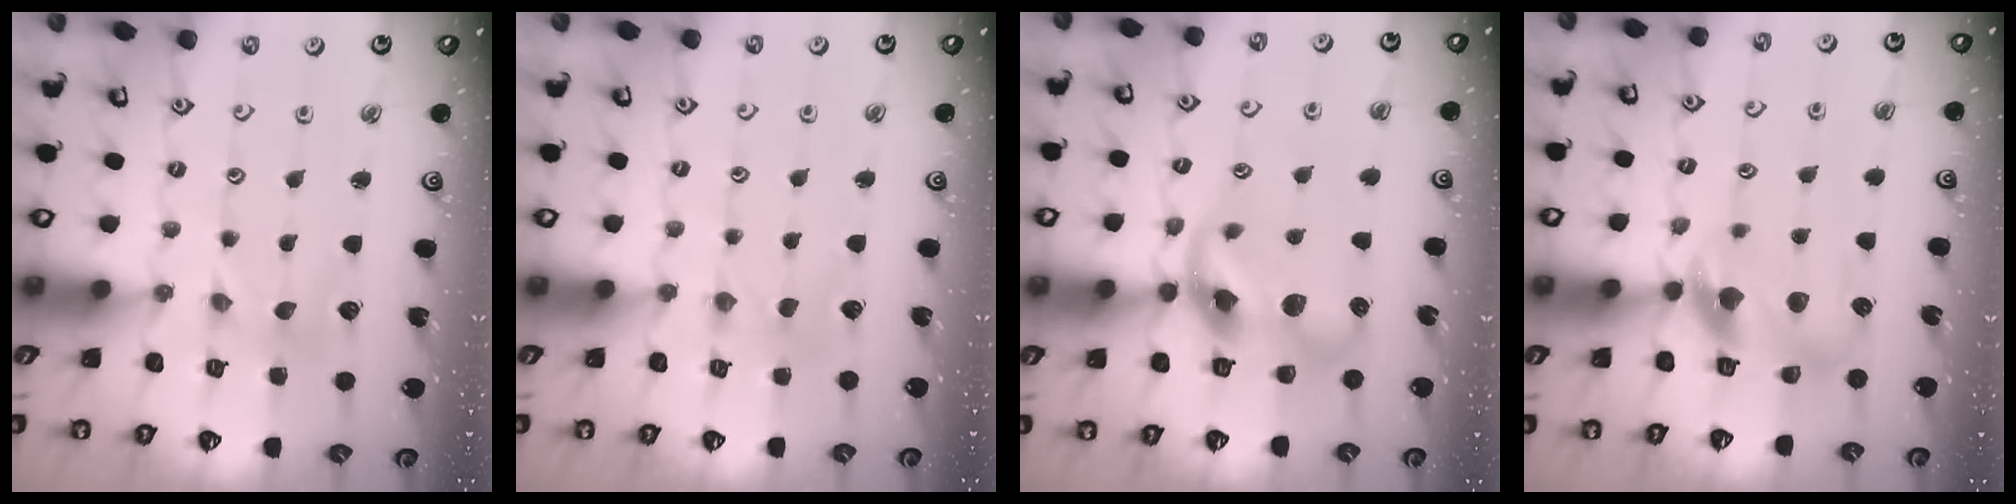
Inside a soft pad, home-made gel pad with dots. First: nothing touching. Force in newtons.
{"total": 0.0}
{"total": 11.8, "press": 11.7, "slide": 1.6}
{"total": 9.9, "press": 9.8, "slide": 1.6}